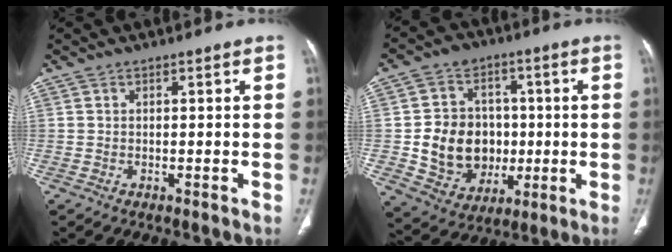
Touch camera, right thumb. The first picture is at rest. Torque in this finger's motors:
{"motor_torque": [0.77, 0.77, 0.07, -0.04, 0.24]}